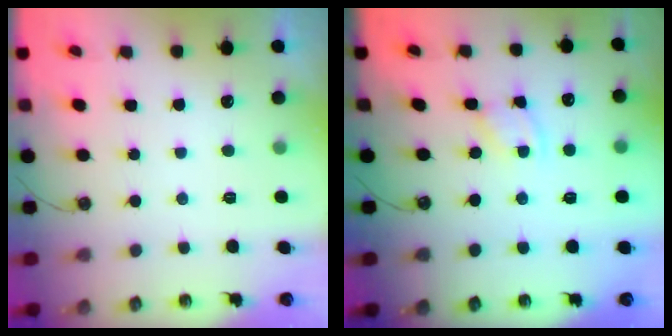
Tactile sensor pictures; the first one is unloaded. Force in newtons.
{"total": 2.1, "press": 2.1, "slide": 0.0}